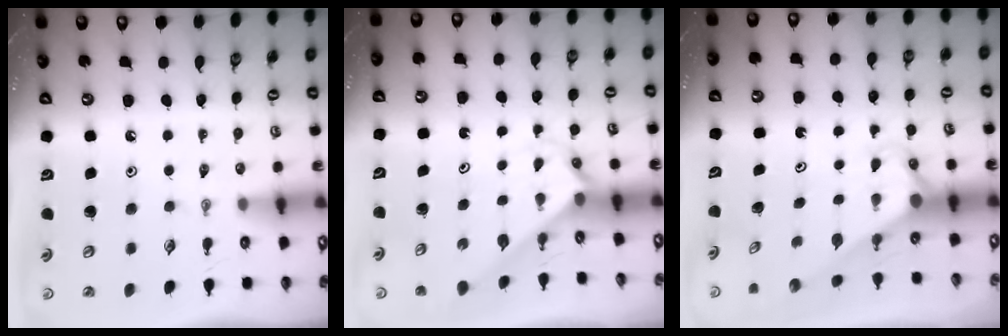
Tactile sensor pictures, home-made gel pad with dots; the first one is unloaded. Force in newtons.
{"total": 2.4, "press": 2.4, "slide": 0.2}
{"total": 2.9, "press": 2.9, "slide": 0.0}